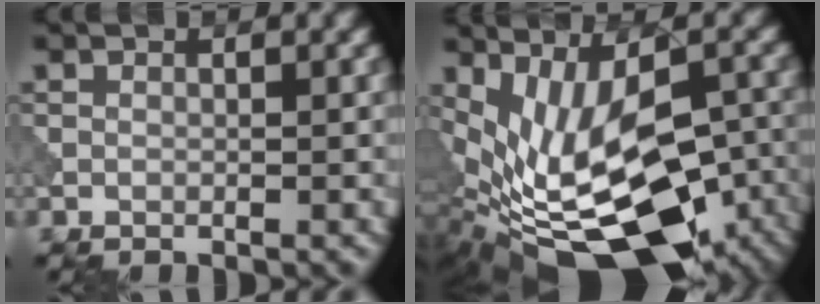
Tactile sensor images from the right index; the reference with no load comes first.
{"total": 16.5, "force": [-5.9, 8.7, 12.7], "torque": [-0.174, -0.004, -0.057]}